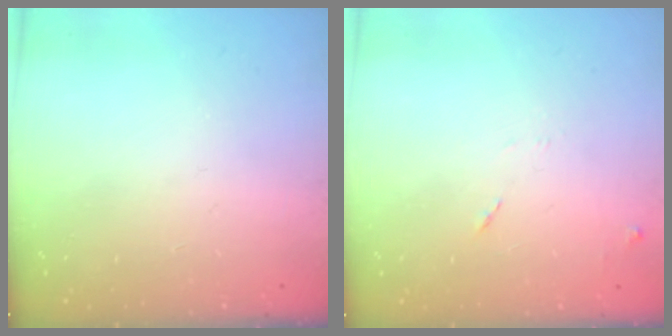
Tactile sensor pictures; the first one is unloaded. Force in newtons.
{"total": 5.7, "press": 5.7, "slide": 0.7}